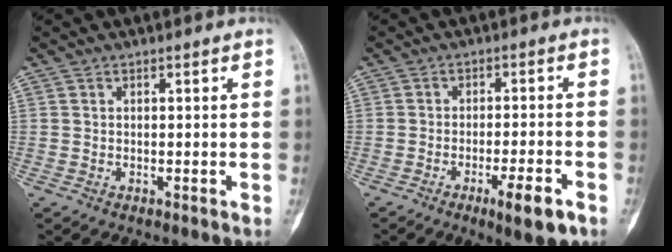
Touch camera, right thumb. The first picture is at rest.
{"total": 7.2, "force": [-3.7, 1.3, 6.0], "torque": [-0.092, 0.011, -0.052]}